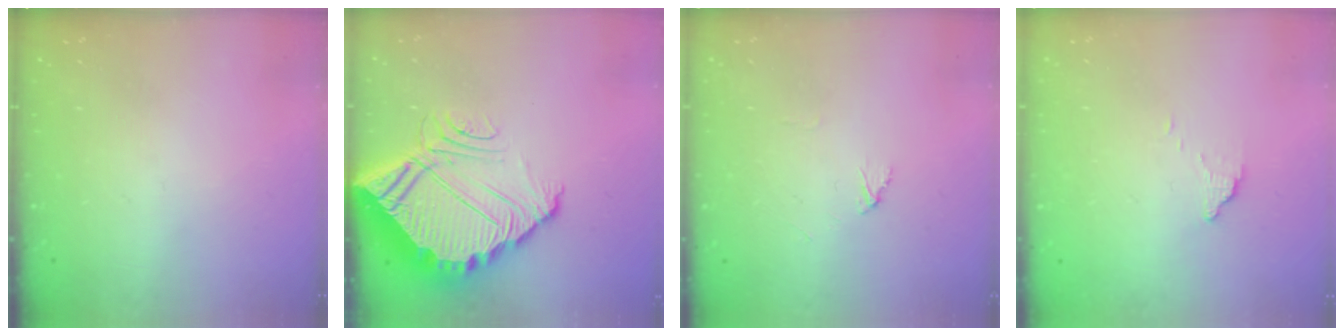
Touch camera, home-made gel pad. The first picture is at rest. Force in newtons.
{"total": 10.8, "press": 10.8, "slide": 0.6}
{"total": 2.6, "press": 2.6, "slide": 0.2}
{"total": 3.2, "press": 3.2, "slide": 0.1}